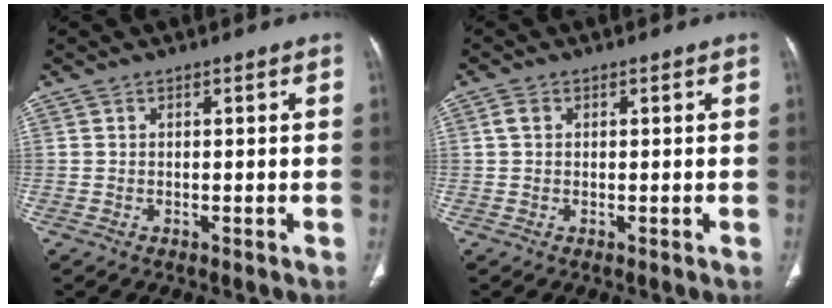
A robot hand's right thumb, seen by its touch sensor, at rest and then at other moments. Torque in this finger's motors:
{"motor_torque": [-0.59, 0.03, 0.33, -0.23, 0.09]}